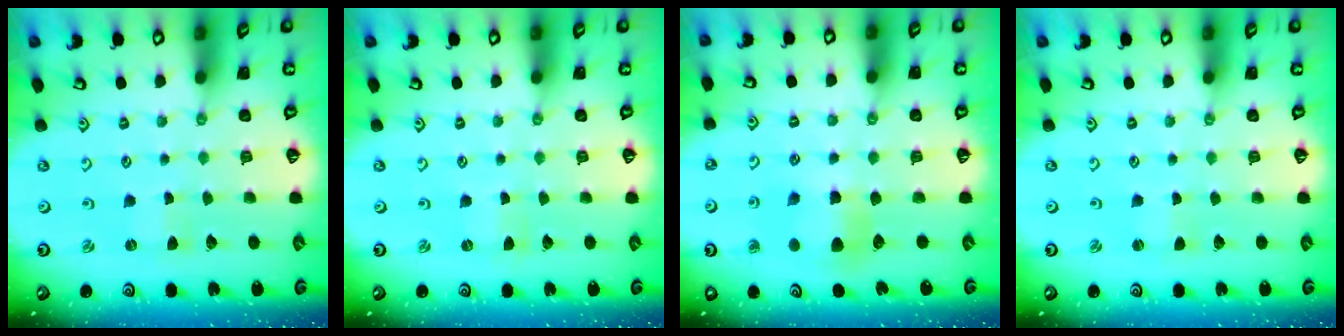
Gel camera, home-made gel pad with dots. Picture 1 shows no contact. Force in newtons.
{"total": 0.0}
{"total": 6.0, "press": 5.9, "slide": 0.6}
{"total": 0.9, "press": 0.9, "slide": 0.2}